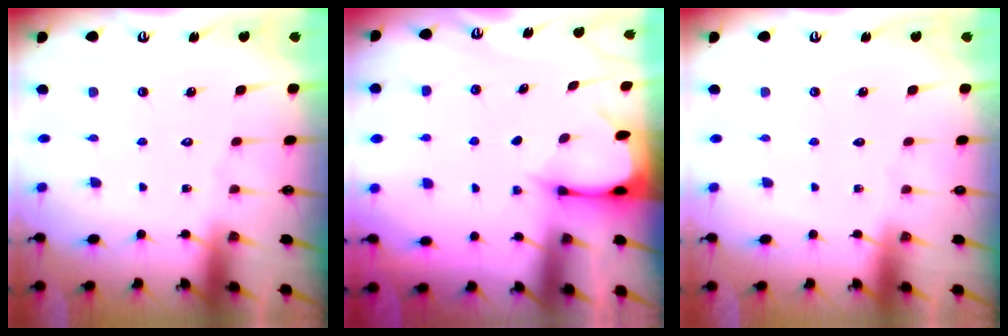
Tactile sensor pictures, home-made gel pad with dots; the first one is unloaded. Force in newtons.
{"total": 2.6, "press": 2.5, "slide": 0.3}
{"total": 0.0}